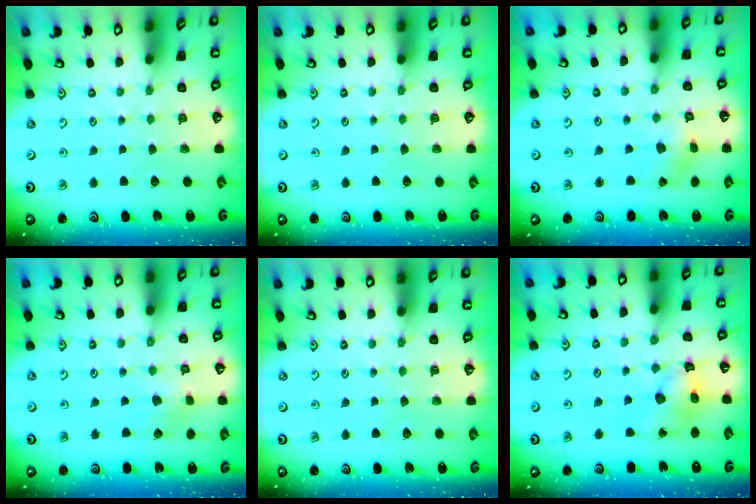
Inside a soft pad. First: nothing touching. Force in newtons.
{"total": 0.0}
{"total": 1.6, "press": 1.5, "slide": 0.4}
{"total": 2.8, "press": 2.8, "slide": 0.4}
{"total": 0.0}
{"total": 11.9, "press": 11.8, "slide": 1.2}